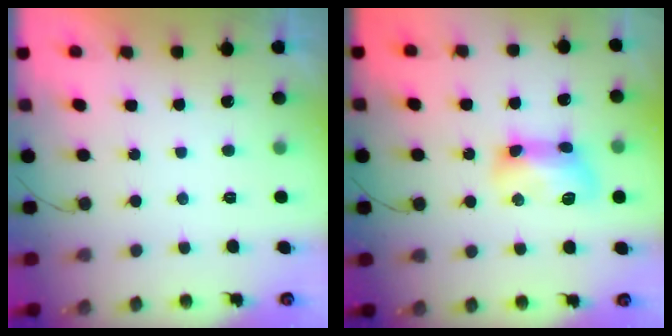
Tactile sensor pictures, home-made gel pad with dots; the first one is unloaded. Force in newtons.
{"total": 10.5, "press": 10.5, "slide": 1.3}